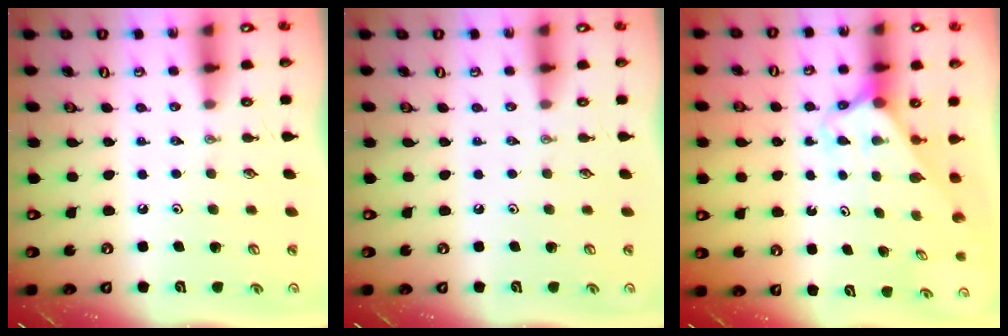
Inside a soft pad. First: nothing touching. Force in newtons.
{"total": 0.0}
{"total": 2.4, "press": 2.4, "slide": 0.1}